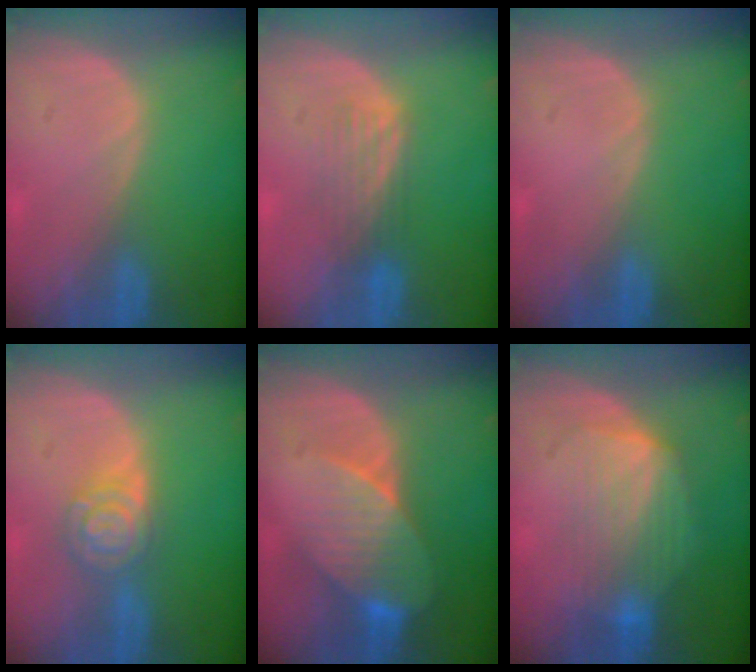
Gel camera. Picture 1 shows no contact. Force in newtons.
{"total": 4.2, "press": 3.6, "slide": 2.2}
{"total": 0.0}
{"total": 5.4, "press": 5.3, "slide": 0.4}
{"total": 8.4, "press": 7.5, "slide": 3.8}
{"total": 7.4, "press": 7.3, "slide": 1.3}